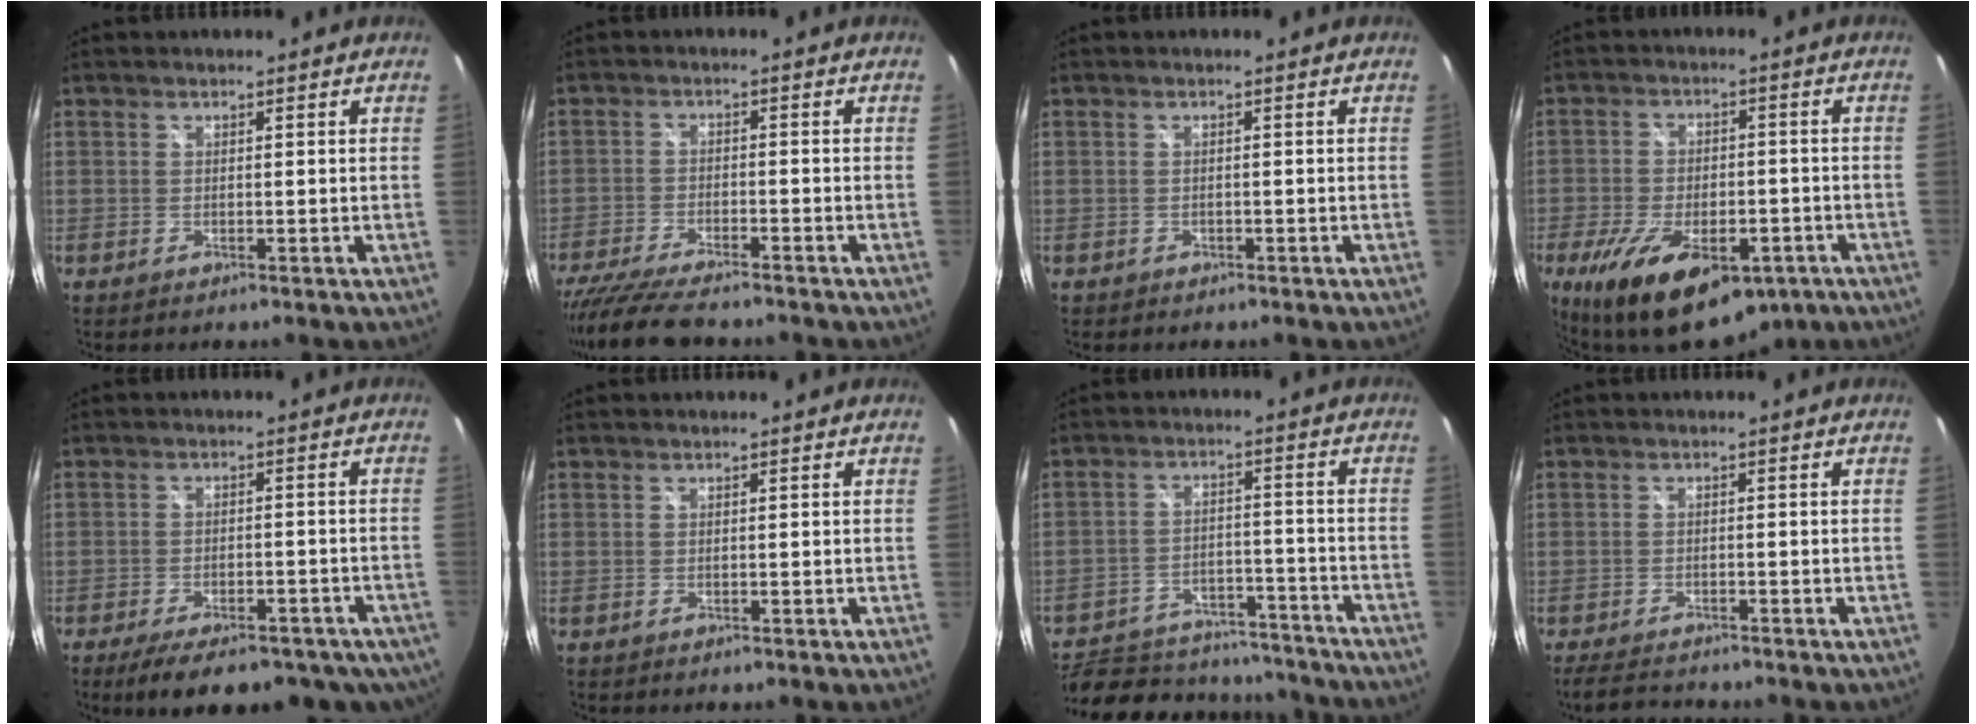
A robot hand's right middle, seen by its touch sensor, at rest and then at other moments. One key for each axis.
{"total": 10.8, "fx": -9.4, "fy": 1.6, "fz": 5.1, "tx": -0.123, "ty": -0.037, "tz": -0.165}
{"total": 1.1, "fx": -0.6, "fy": 0.9, "fz": 0.2, "tx": -0.007, "ty": -0.002, "tz": -0.007}
{"total": 20.0, "fx": -11.0, "fy": 9.5, "fz": 13.8, "tx": -0.273, "ty": -0.040, "tz": -0.161}
{"total": 17.0, "fx": -12.5, "fy": 6.9, "fz": 9.3, "tx": -0.162, "ty": -0.021, "tz": -0.156}
{"total": 0.0}
{"total": 22.6, "fx": -17.7, "fy": 10.7, "fz": 9.3, "tx": -0.208, "ty": 0.007, "tz": -0.222}
{"total": 5.4, "fx": -4.9, "fy": 1.4, "fz": 1.9, "tx": -0.052, "ty": -0.014, "tz": -0.082}